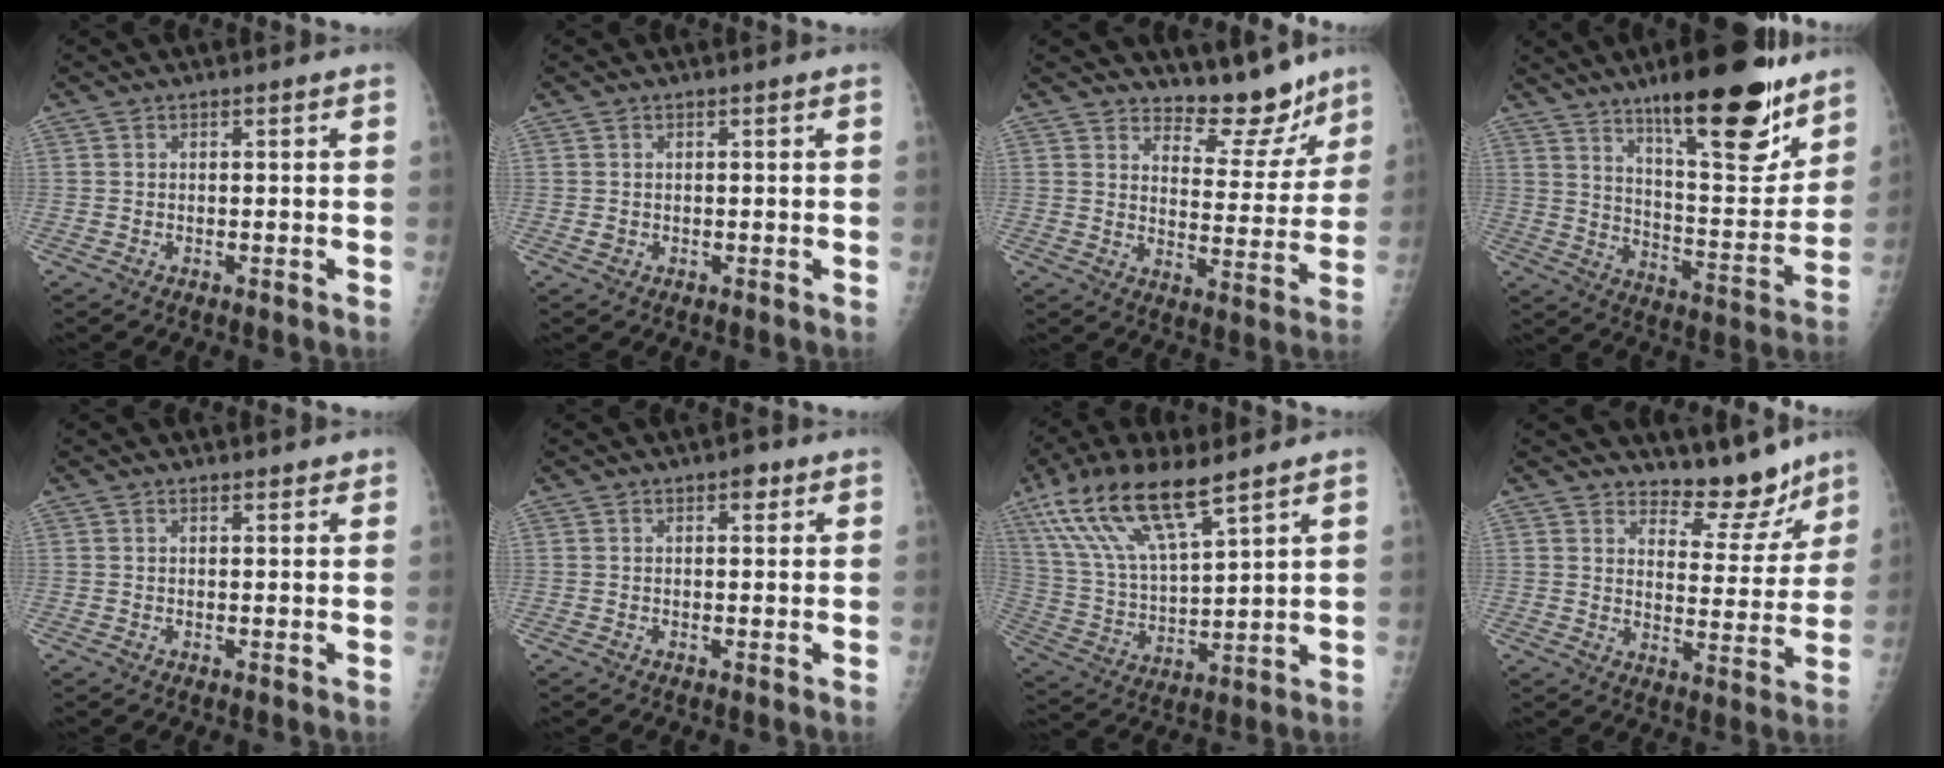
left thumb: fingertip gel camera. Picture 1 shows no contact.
{"total": 0.7, "force": [0.2, 0.7, 0.3], "torque": [0.002, 0.001, 0.003]}
{"total": 10.5, "force": [9.4, 3.9, 2.4], "torque": [0.003, -0.087, 0.134]}
{"total": 22.2, "force": [14.8, 6.0, 15.5], "torque": [-0.187, -0.089, 0.233]}
{"total": 1.5, "force": [1.3, 0.5, 0.5], "torque": [0.002, -0.004, 0.015]}
{"total": 1.9, "force": [1.1, 1.0, 1.2], "torque": [-0.007, -0.002, 0.012]}
{"total": 16.3, "force": [10.5, 4.5, 11.7], "torque": [-0.229, -0.033, 0.214]}
{"total": 9.7, "force": [8.8, 3.6, 1.9], "torque": [0.009, -0.083, 0.124]}